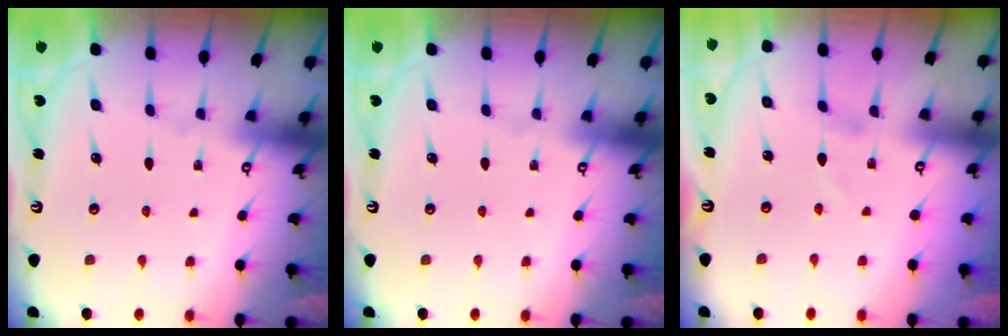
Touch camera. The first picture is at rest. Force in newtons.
{"total": 0.0}
{"total": 1.4, "press": 1.4, "slide": 0.2}